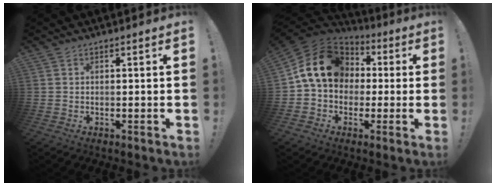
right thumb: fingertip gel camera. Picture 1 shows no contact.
{"total": 16.8, "force": [3.2, 13.1, 10.0], "torque": [-0.158, 0.006, 0.062]}